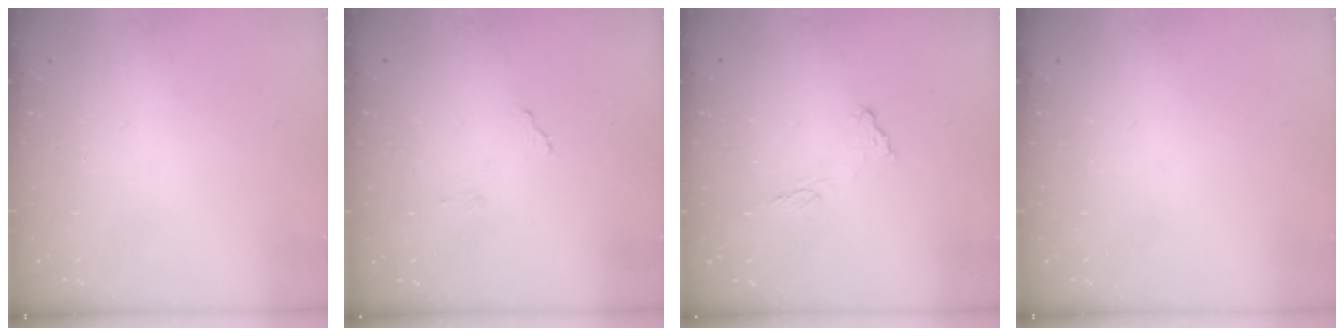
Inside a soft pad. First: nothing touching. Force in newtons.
{"total": 7.3, "press": 7.2, "slide": 0.3}
{"total": 9.6, "press": 9.5, "slide": 0.6}
{"total": 0.0}